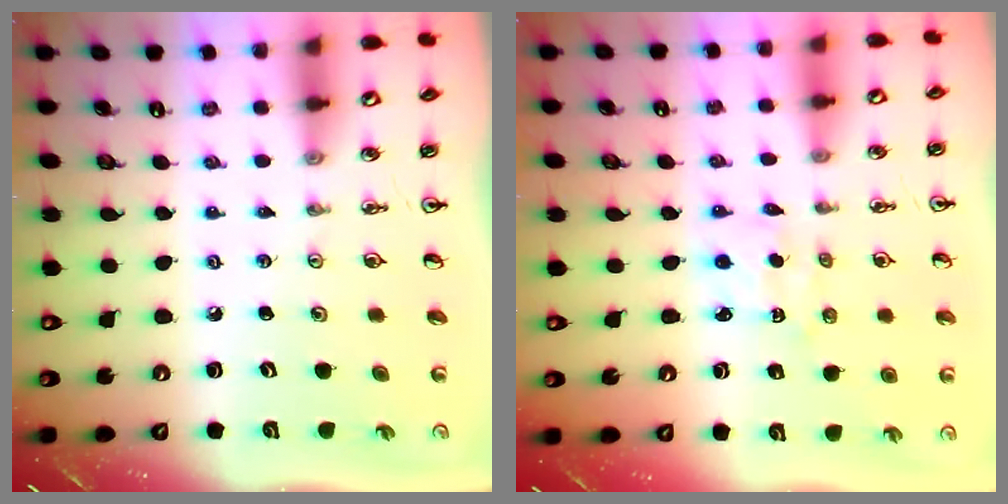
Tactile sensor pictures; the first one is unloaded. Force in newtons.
{"total": 1.6, "press": 1.5, "slide": 0.7}